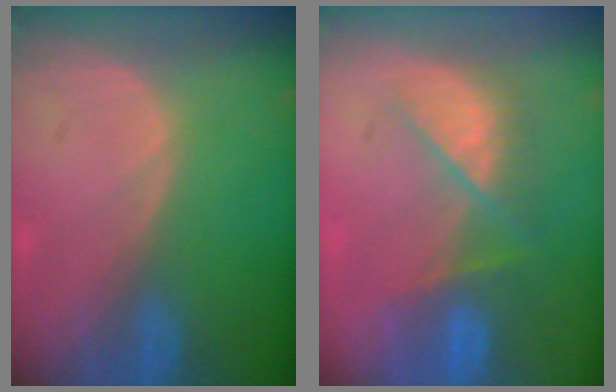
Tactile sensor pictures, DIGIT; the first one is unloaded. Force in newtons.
{"total": 7.5, "press": 7.2, "slide": 2.0}